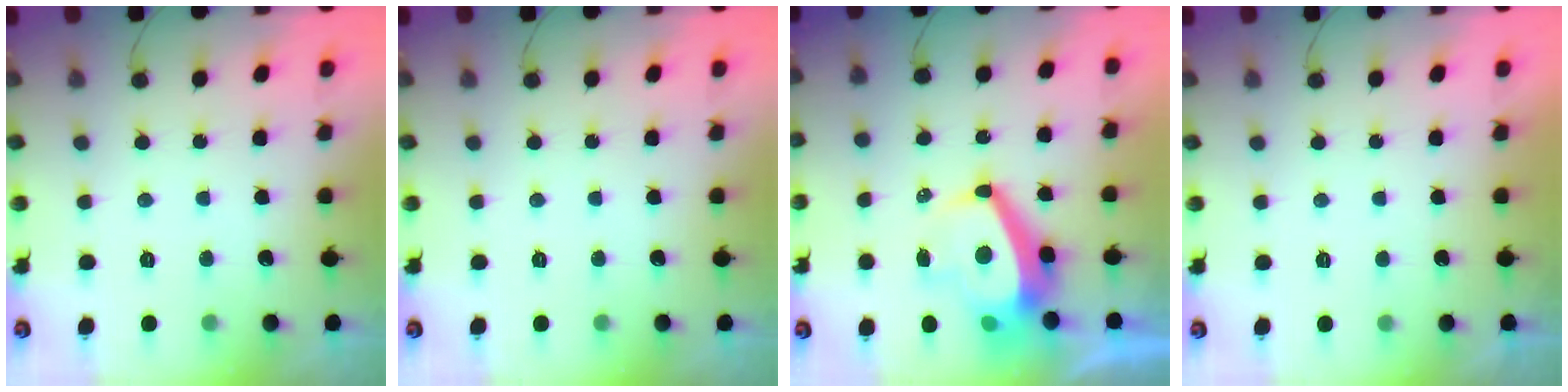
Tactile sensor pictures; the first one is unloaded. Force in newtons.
{"total": 0.0}
{"total": 10.2, "press": 10.1, "slide": 1.4}
{"total": 2.2, "press": 2.1, "slide": 0.4}